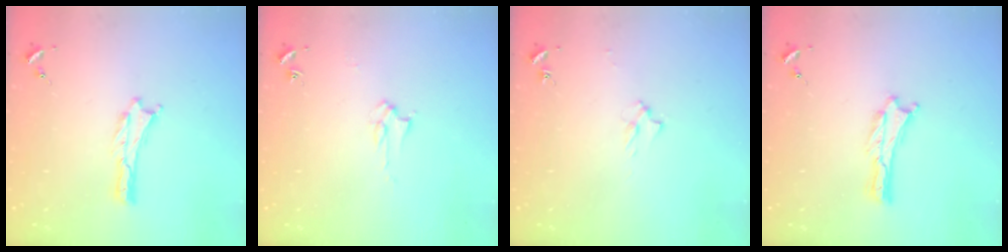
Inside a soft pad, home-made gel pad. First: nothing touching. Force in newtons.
{"total": 2.8, "press": 2.8, "slide": 0.4}
{"total": 2.0, "press": 2.0, "slide": 0.3}
{"total": 0.0}